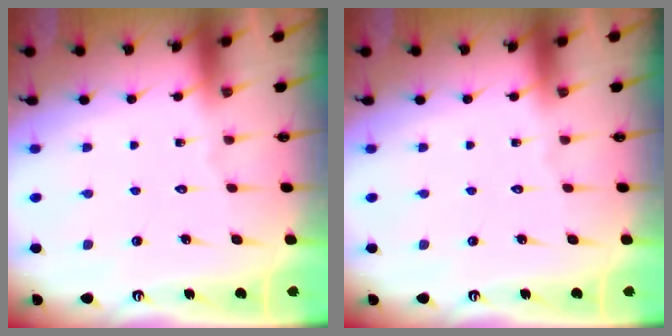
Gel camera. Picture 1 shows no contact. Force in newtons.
{"total": 0.0}